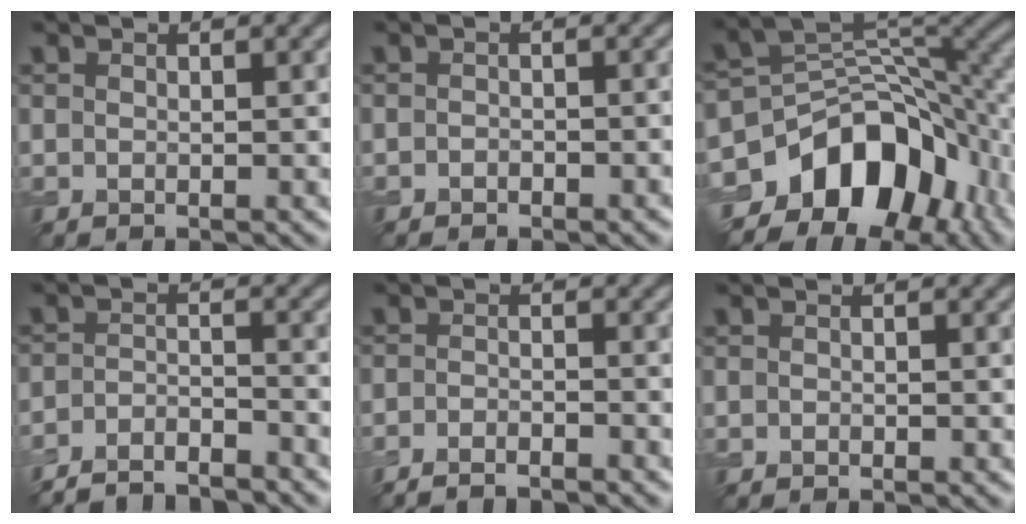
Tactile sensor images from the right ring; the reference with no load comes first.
{"total": 1.1, "force": [-0.7, 0.7, 0.5], "torque": [-0.009, -0.003, -0.013]}
{"total": 13.2, "force": [-6.6, 8.5, 7.8], "torque": [-0.130, -0.002, -0.115]}
{"total": 5.0, "force": [-4.8, 0.7, 1.3], "torque": [-0.023, -0.006, -0.085]}
{"total": 3.0, "force": [-2.6, 0.5, 1.3], "torque": [-0.017, 0.004, -0.043]}
{"total": 0.0}